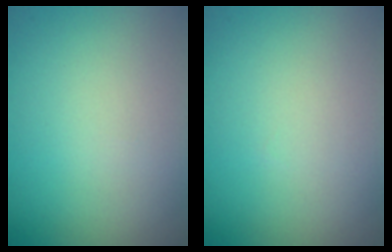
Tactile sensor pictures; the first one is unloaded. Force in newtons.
{"total": 0.0}